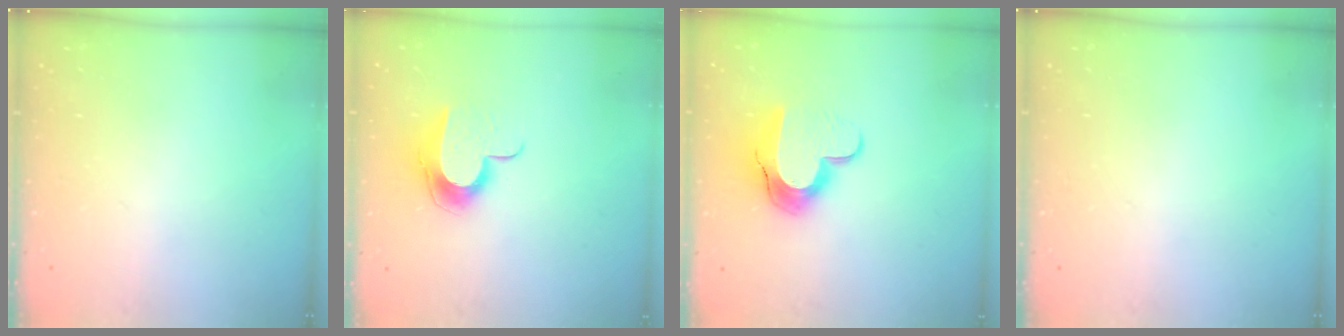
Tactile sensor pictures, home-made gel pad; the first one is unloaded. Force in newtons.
{"total": 10.9, "press": 10.9, "slide": 0.7}
{"total": 12.7, "press": 12.7, "slide": 0.9}
{"total": 0.0}